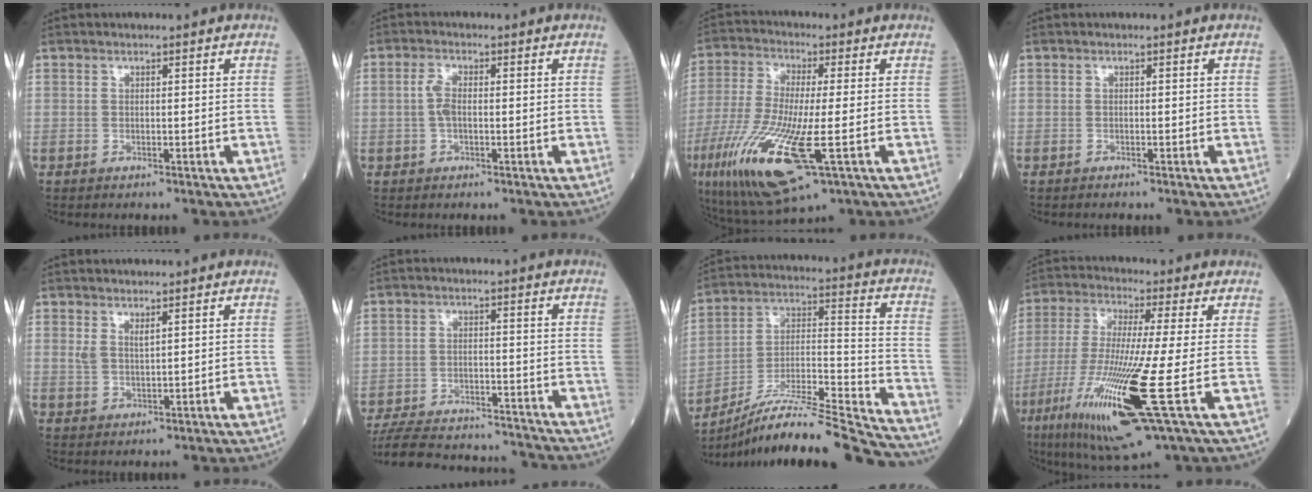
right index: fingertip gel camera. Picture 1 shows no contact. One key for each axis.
{"total": 2.4, "fx": -0.1, "fy": 0.9, "fz": 2.2, "tx": -0.052, "ty": 0.004, "tz": -0.002}
{"total": 16.8, "fx": -5.8, "fy": 2.9, "fz": 15.5, "tx": -0.340, "ty": -0.048, "tz": -0.098}
{"total": 0.0}
{"total": 2.1, "fx": 1.3, "fy": 0.6, "fz": 1.6, "tx": -0.039, "ty": 0.002, "tz": 0.032}
{"total": 18.2, "fx": -17.2, "fy": 2.9, "fz": 5.3, "tx": -0.119, "ty": -0.008, "tz": -0.249}
{"total": 22.3, "fx": -20.1, "fy": -0.1, "fz": 9.7, "tx": -0.160, "ty": 0.002, "tz": -0.333}
{"total": 18.1, "fx": -6.1, "fy": 0.1, "fz": 17.1, "tx": -0.356, "ty": -0.048, "tz": -0.114}